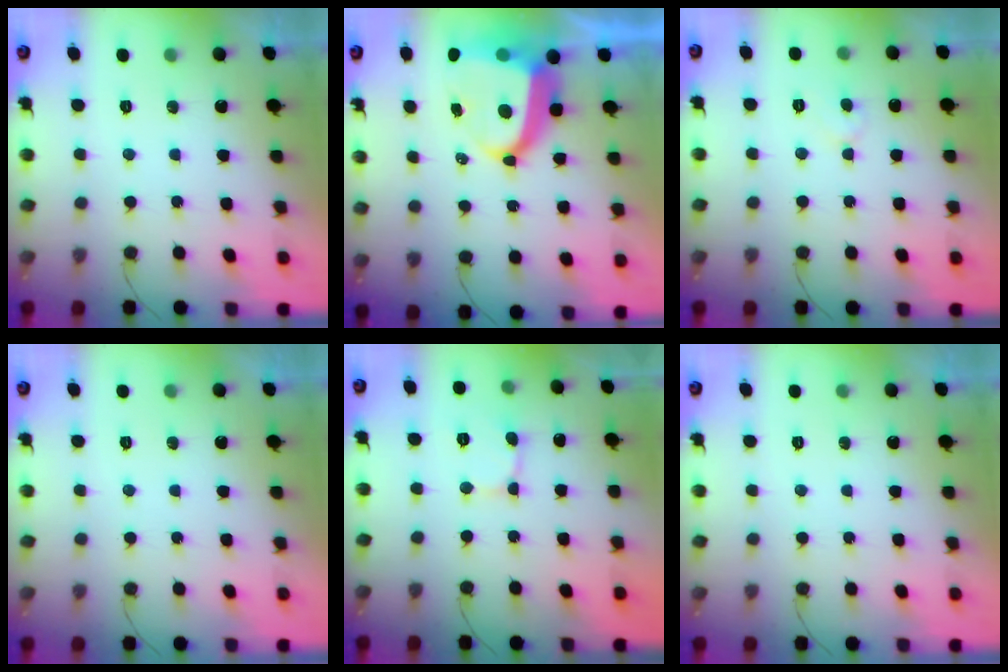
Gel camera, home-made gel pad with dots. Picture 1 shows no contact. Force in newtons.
{"total": 12.4, "press": 12.3, "slide": 1.6}
{"total": 4.4, "press": 4.4, "slide": 0.4}
{"total": 0.0}
{"total": 2.3, "press": 2.3, "slide": 0.1}
{"total": 0.0}